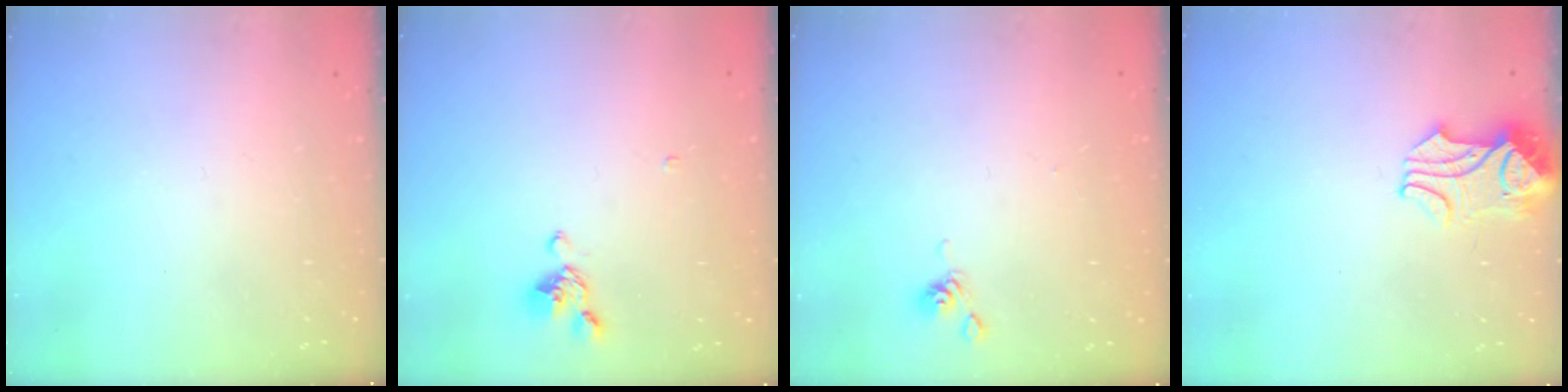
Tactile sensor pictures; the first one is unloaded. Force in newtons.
{"total": 5.4, "press": 5.4, "slide": 0.5}
{"total": 6.0, "press": 6.0, "slide": 0.2}
{"total": 2.2, "press": 2.2, "slide": 0.6}